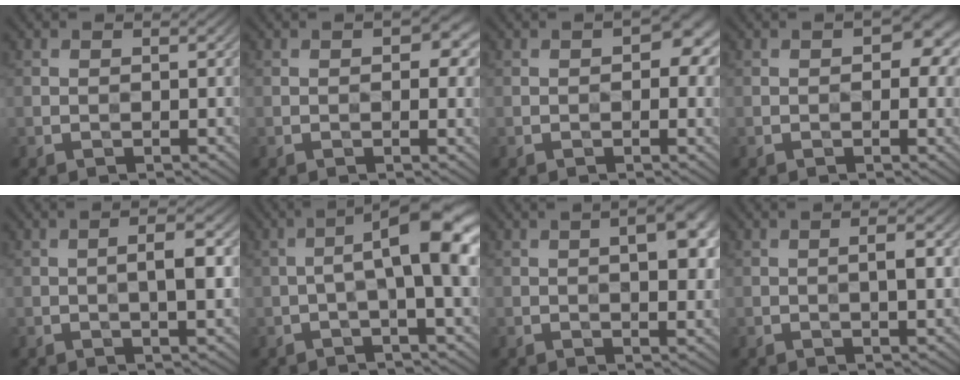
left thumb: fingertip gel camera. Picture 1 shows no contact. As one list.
[{"total": 3.6, "force": [0.4, 1.9, 3.0], "torque": [-0.034, 0.001, 0.003]}, {"total": 5.0, "force": [0.4, 2.8, 4.1], "torque": [-0.044, 0.002, 0.002]}, {"total": 4.8, "force": [0.5, 2.9, 3.8], "torque": [-0.040, -0.002, 0.003]}, {"total": 4.4, "force": [0.0, 1.0, 4.3], "torque": [-0.075, 0.008, -0.003]}, {"total": 10.1, "force": [0.6, 2.4, 9.8], "torque": [-0.151, 0.022, 0.001]}, {"total": 6.7, "force": [1.3, 2.5, 6.1], "torque": [-0.082, 0.009, 0.016]}, {"total": 3.1, "force": [0.2, 0.6, 3.1], "torque": [-0.051, 0.004, 0.002]}]